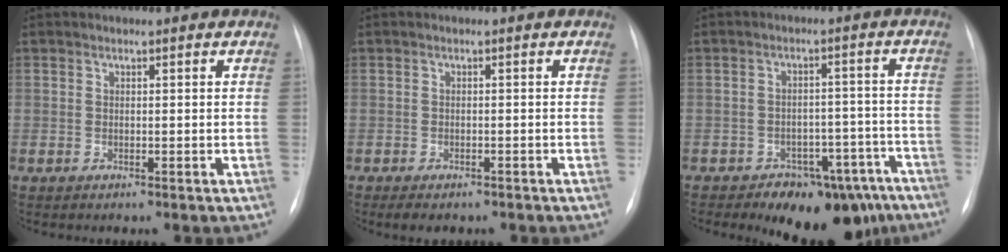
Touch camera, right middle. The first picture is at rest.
{"total": 4.0, "force": [-3.1, 1.8, 1.8], "torque": [-0.025, -0.005, -0.035]}
{"total": 12.4, "force": [-9.8, 6.1, 4.6], "torque": [-0.023, 0.039, -0.125]}